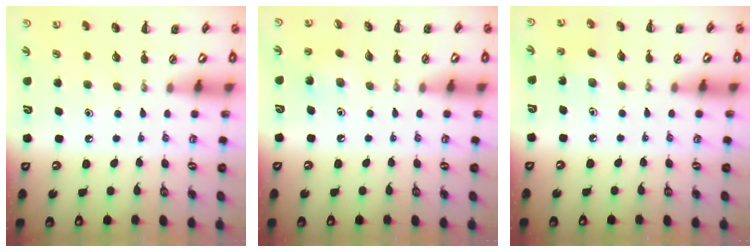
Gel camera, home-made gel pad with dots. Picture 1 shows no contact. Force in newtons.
{"total": 6.3, "press": 6.1, "slide": 1.7}
{"total": 1.9, "press": 1.8, "slide": 0.7}